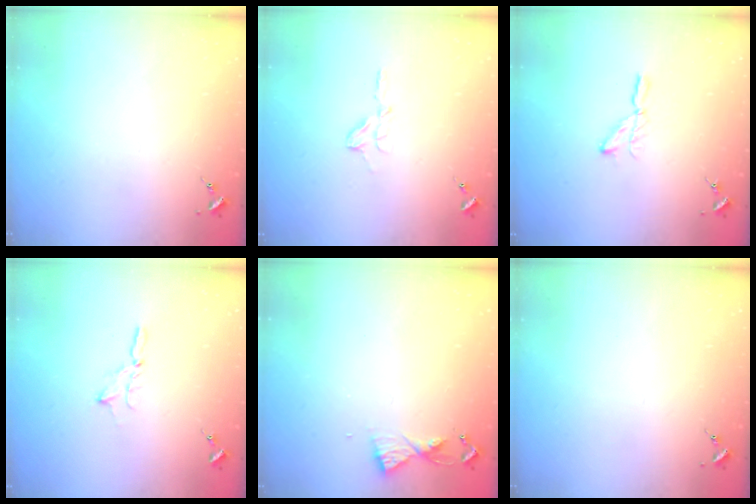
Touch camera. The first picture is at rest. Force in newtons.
{"total": 5.5, "press": 5.5, "slide": 0.5}
{"total": 3.9, "press": 3.8, "slide": 0.4}
{"total": 3.5, "press": 3.5, "slide": 0.1}
{"total": 5.5, "press": 5.4, "slide": 0.6}
{"total": 0.0}